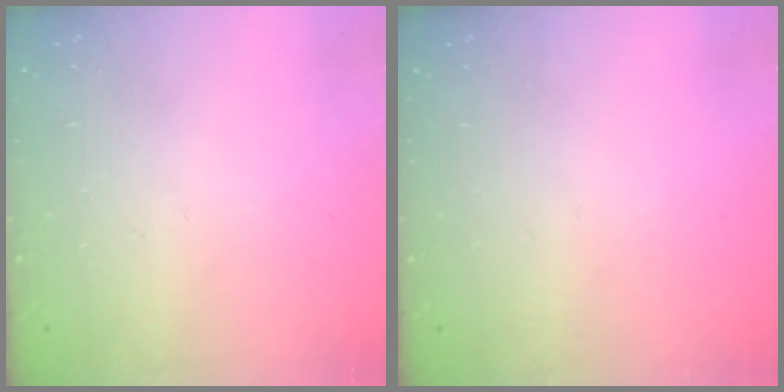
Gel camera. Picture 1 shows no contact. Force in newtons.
{"total": 0.0}